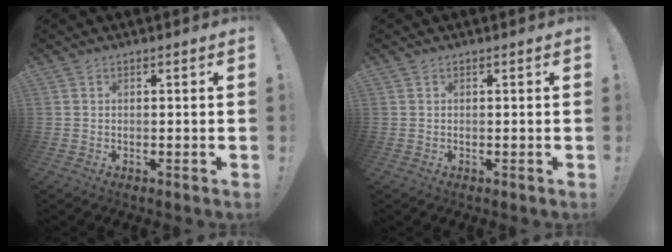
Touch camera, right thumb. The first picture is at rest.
{"total": 0.0}